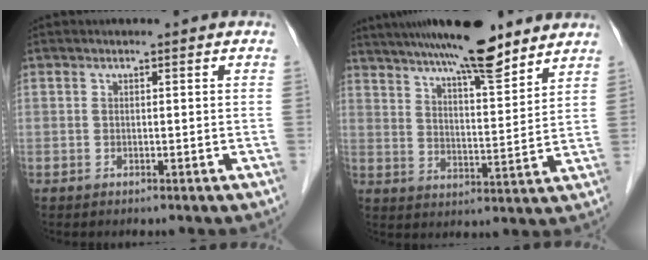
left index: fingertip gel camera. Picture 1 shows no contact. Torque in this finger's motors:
{"motor_torque": [0.20, -0.98, 0.92, 0.21]}